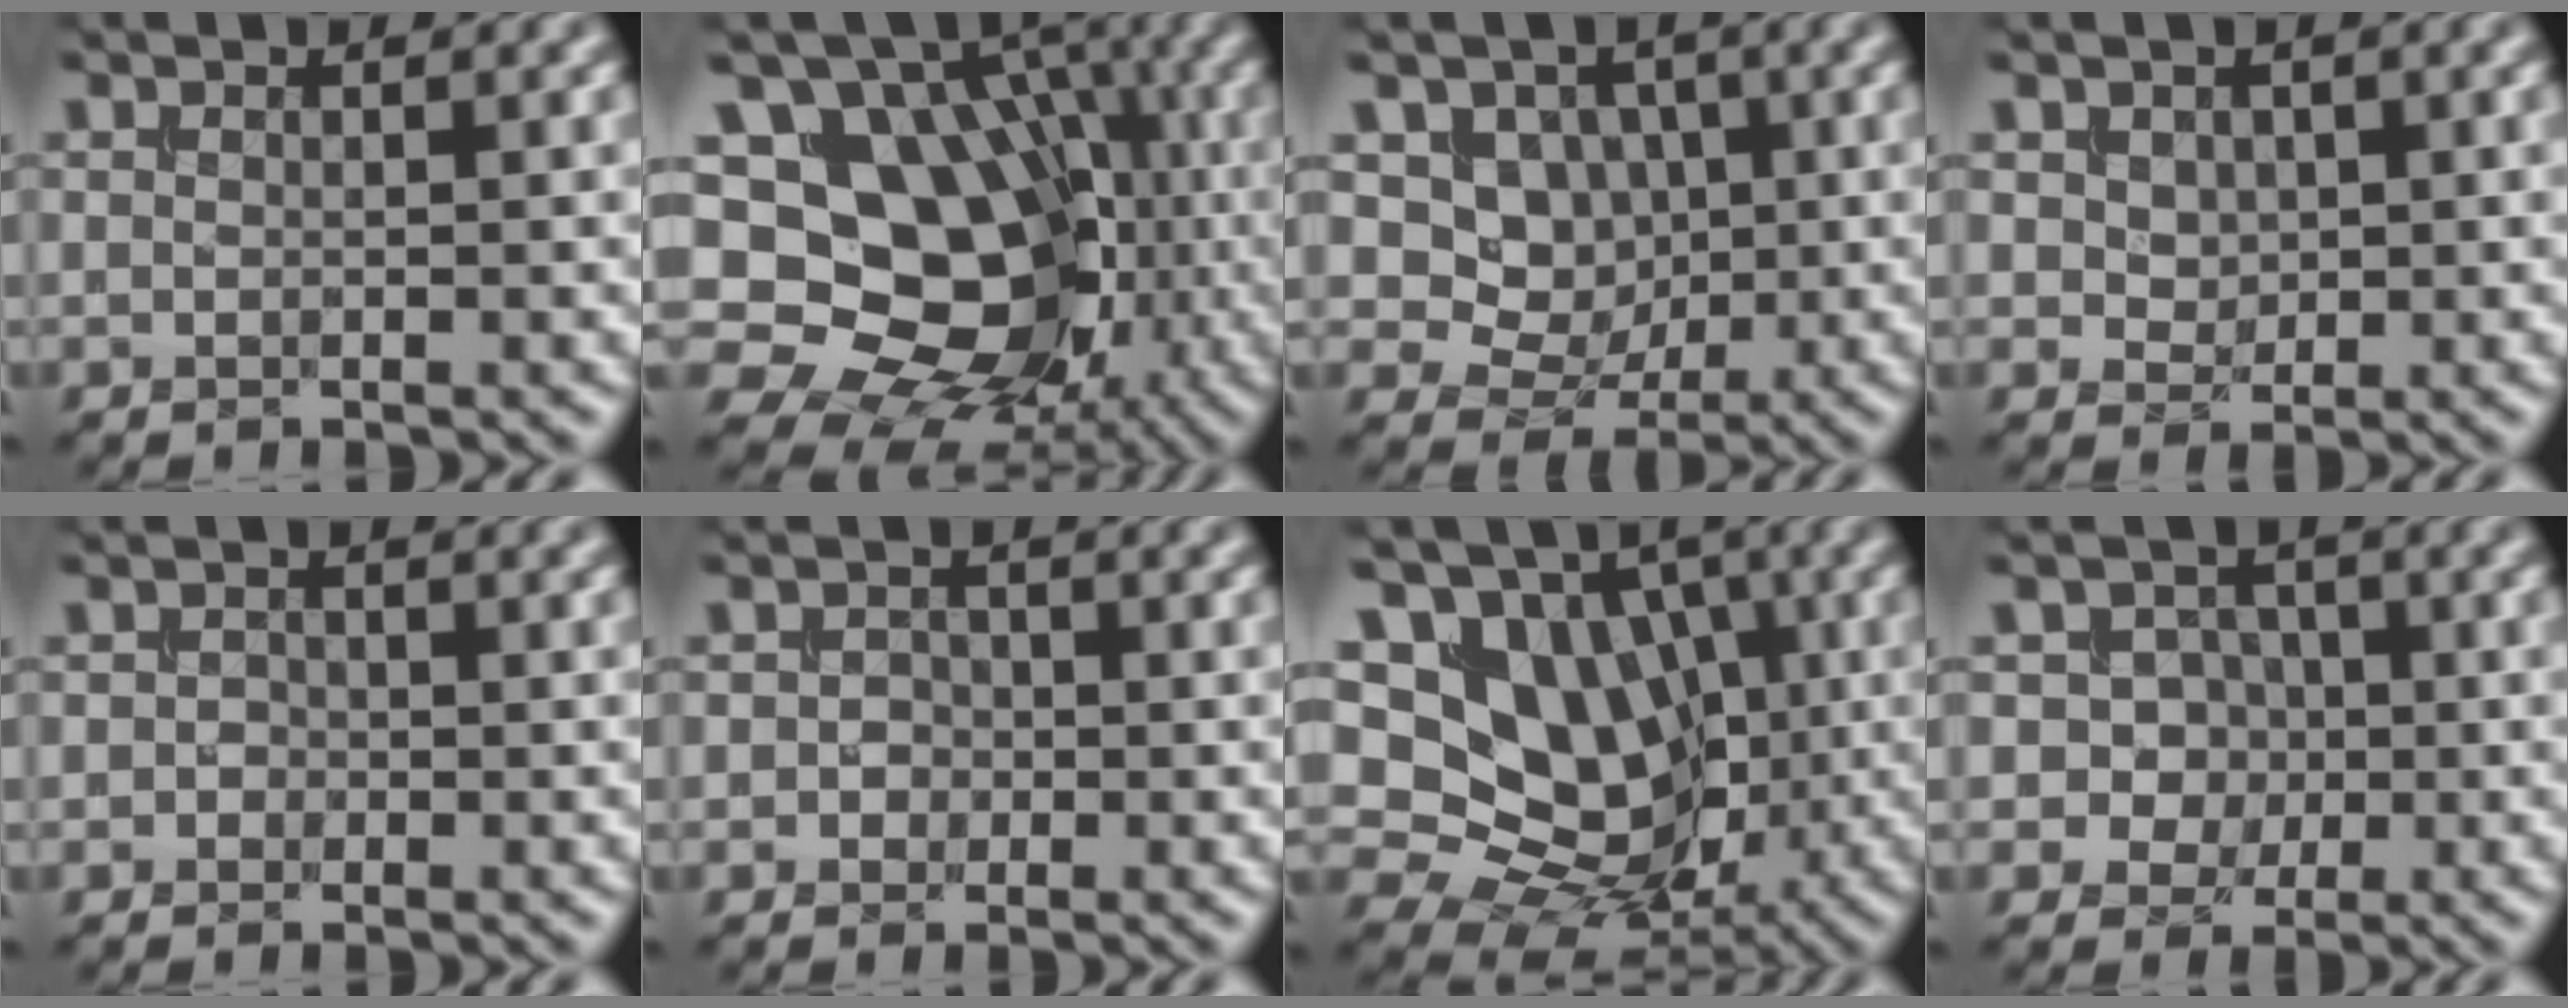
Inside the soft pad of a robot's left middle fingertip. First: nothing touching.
{"total": 16.3, "force": [-0.3, 12.9, 9.9], "torque": [-0.146, 0.008, -0.003]}
{"total": 5.3, "force": [1.2, 4.5, 2.5], "torque": [-0.036, -0.008, 0.010]}
{"total": 1.7, "force": [0.6, 1.4, 0.8], "torque": [-0.025, -0.004, 0.019]}
{"total": 0.7, "force": [-0.3, 0.7, 0.2], "torque": [-0.001, -0.001, -0.007]}
{"total": 1.2, "force": [-0.3, 1.1, 0.4], "torque": [-0.002, 0.001, -0.009]}
{"total": 14.4, "force": [2.5, 11.7, 8.1], "torque": [-0.151, 0.029, 0.028]}
{"total": 3.9, "force": [-0.2, 3.5, 1.6], "torque": [-0.008, 0.010, -0.020]}